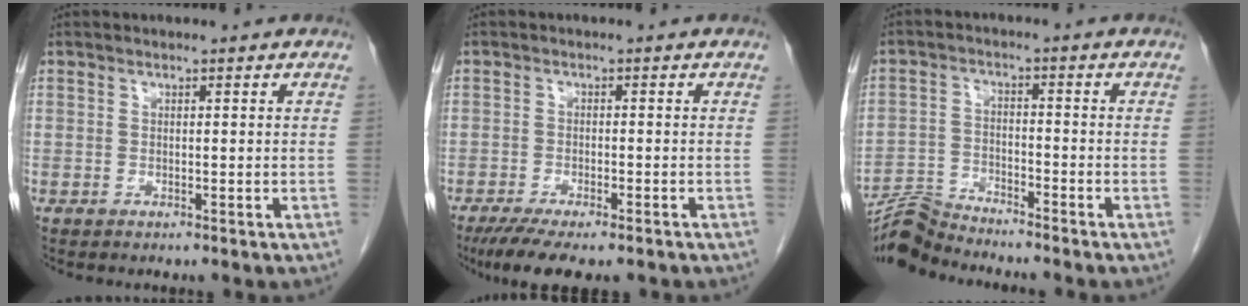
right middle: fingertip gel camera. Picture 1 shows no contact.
{"total": 9.2, "force": [-7.2, 2.1, 5.4], "torque": [-0.079, -0.015, -0.108]}
{"total": 6.0, "force": [-6.0, -0.5, 0.0], "torque": [-0.009, -0.008, -0.113]}